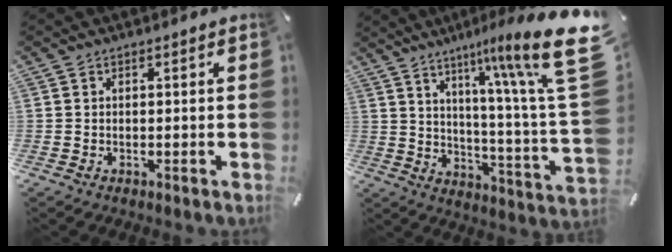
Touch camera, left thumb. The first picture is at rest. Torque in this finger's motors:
{"motor_torque": [2.74, 2.27, 1.20, -1.57, 0.26]}